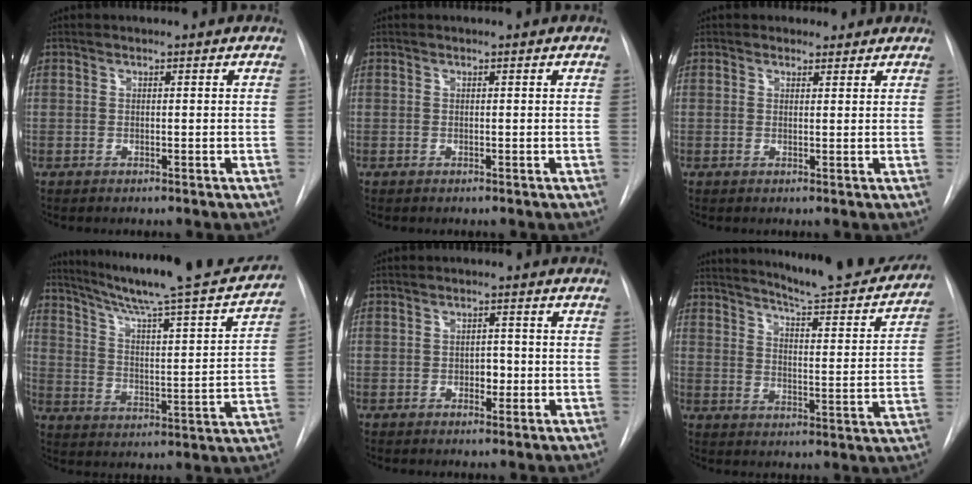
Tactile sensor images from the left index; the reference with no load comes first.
{"total": 0.0}
{"total": 1.9, "force": [1.5, 1.2, 0.0], "torque": [0.004, 0.007, 0.016]}
{"total": 24.7, "force": [21.9, 1.5, 11.2], "torque": [-0.176, -0.041, 0.300]}
{"total": 2.2, "force": [-0.6, 1.4, 1.6], "torque": [-0.018, 0.005, -0.007]}
{"total": 19.8, "force": [18.2, 1.9, 7.6], "torque": [-0.106, -0.055, 0.230]}